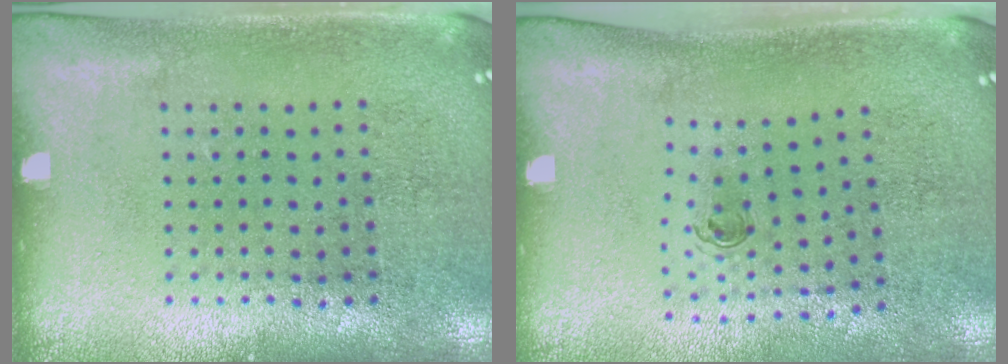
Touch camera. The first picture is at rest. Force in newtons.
{"total": 0.6, "press": 0.3, "slide": 0.5}